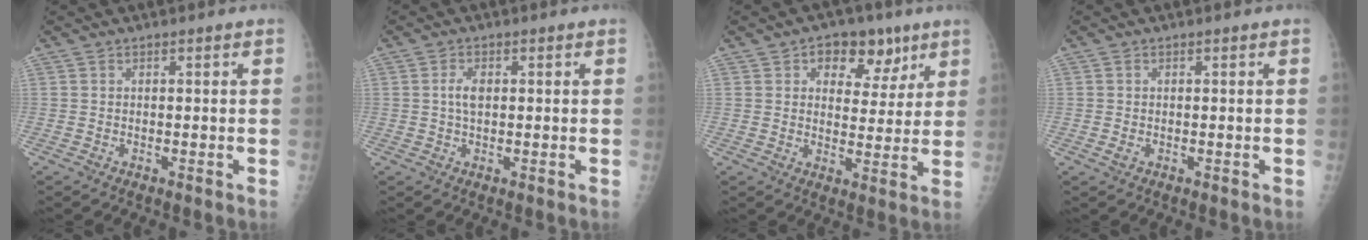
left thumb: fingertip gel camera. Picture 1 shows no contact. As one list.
[{"total": 2.8, "force": [0.3, 1.6, 2.3], "torque": [-0.044, 0.003, 0.004]}, {"total": 9.7, "force": [5.0, 6.4, 5.4], "torque": [-0.030, -0.016, 0.068]}, {"total": 1.3, "force": [-0.4, 0.8, 1.0], "torque": [-0.021, 0.004, -0.008]}]